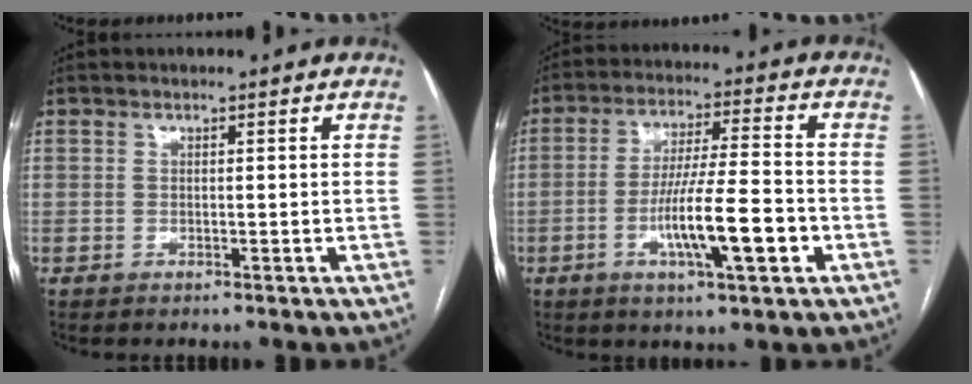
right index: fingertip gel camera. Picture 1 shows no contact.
{"total": 11.5, "force": [-3.7, 1.0, 10.8], "torque": [-0.190, -0.003, -0.065]}